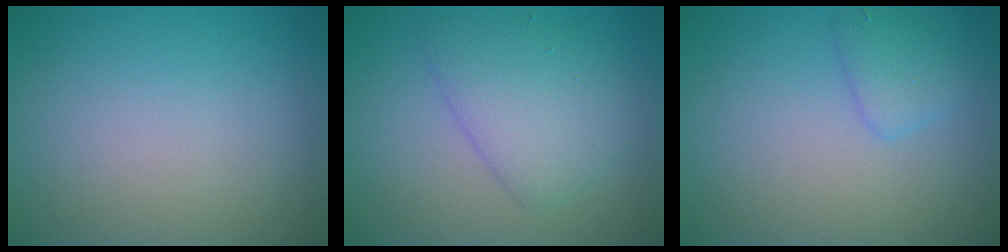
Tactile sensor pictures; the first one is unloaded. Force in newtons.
{"total": 4.1, "press": 4.1, "slide": 0.1}
{"total": 1.8, "press": 1.8, "slide": 0.2}